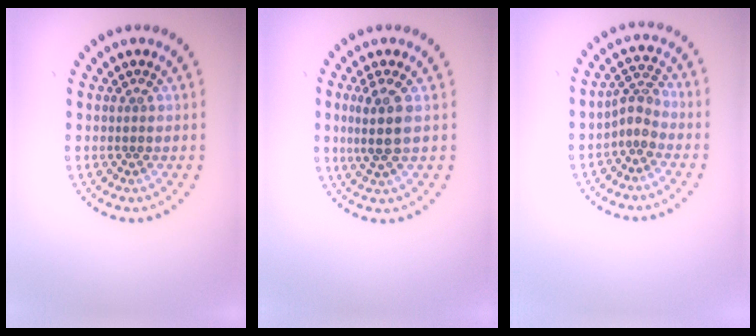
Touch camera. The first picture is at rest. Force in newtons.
{"total": 3.0, "press": 2.6, "slide": 1.6}
{"total": 2.2, "press": 1.5, "slide": 1.6}